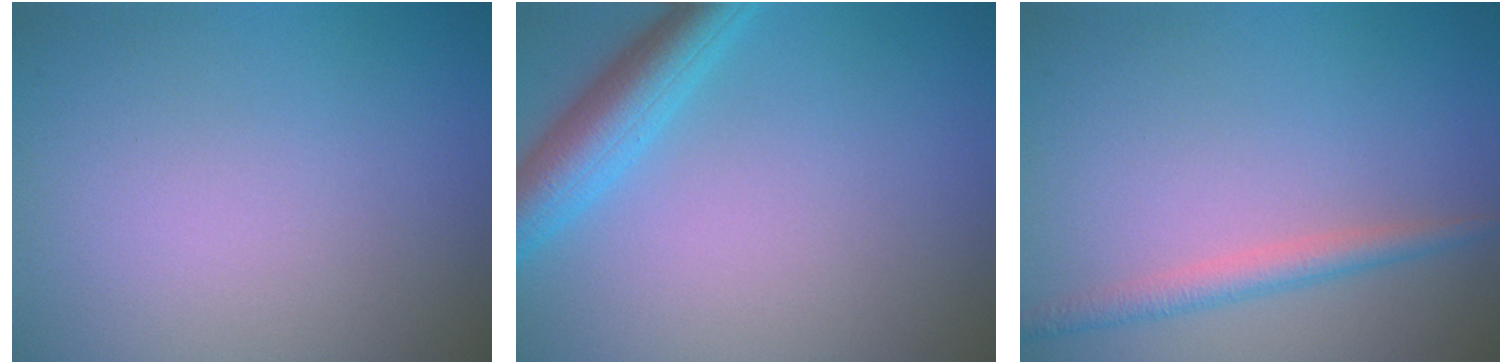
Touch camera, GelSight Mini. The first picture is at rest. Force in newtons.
{"total": 4.1, "press": 4.1, "slide": 0.3}
{"total": 2.1, "press": 2.1, "slide": 0.0}